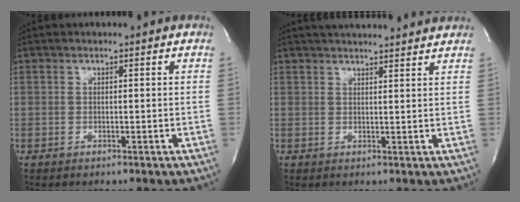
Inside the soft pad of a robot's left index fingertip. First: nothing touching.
{"total": 12.1, "force": [11.3, 1.1, 4.1], "torque": [-0.063, 0.026, 0.143]}